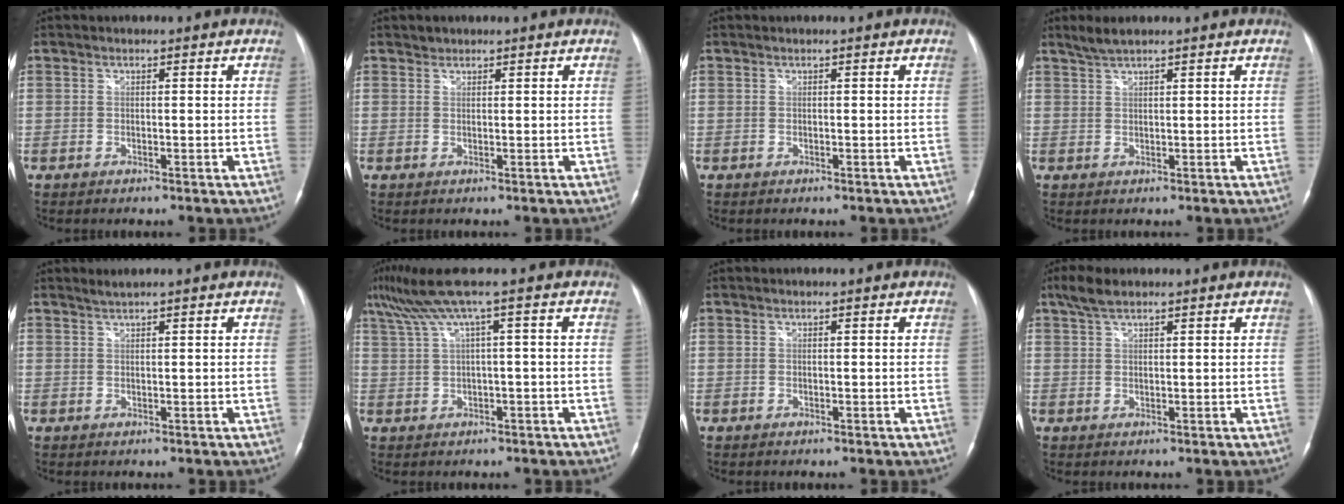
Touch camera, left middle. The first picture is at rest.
{"total": 0.9, "force": [0.8, 0.5, 0.0], "torque": [0.004, 0.003, 0.010]}
{"total": 0.0}
{"total": 2.5, "force": [2.1, 0.2, 1.2], "torque": [-0.032, 0.007, 0.044]}
{"total": 1.0, "force": [0.9, -0.3, 0.4], "torque": [-0.009, 0.004, 0.022]}
{"total": 6.3, "force": [3.0, -1.1, 5.4], "torque": [-0.113, 0.040, 0.064]}
{"total": 0.0}
{"total": 3.4, "force": [2.6, 1.0, 2.0], "torque": [-0.050, 0.013, 0.053]}